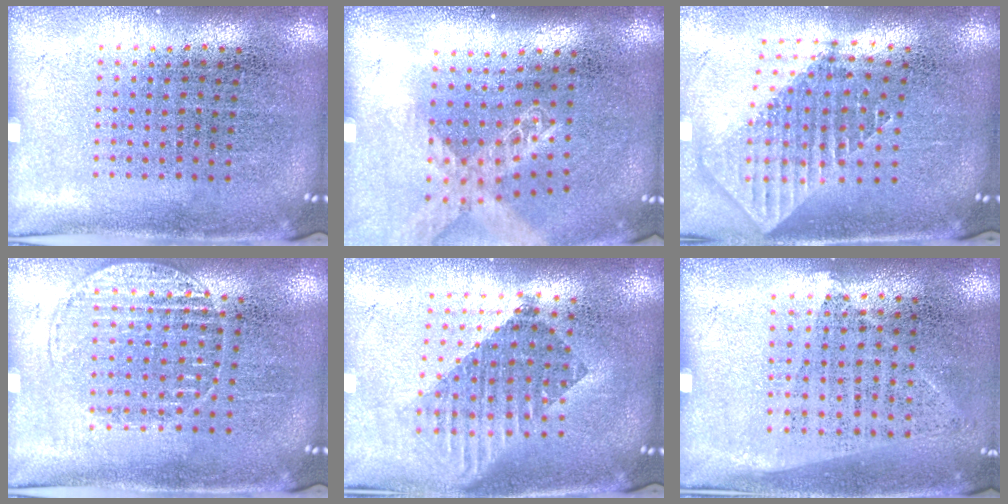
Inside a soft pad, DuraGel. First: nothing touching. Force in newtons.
{"total": 1.5, "press": 1.2, "slide": 0.8}
{"total": 1.8, "press": 1.4, "slide": 1.2}
{"total": 1.2, "press": 1.1, "slide": 0.4}
{"total": 1.6, "press": 1.4, "slide": 0.9}
{"total": 1.0, "press": 0.8, "slide": 0.5}